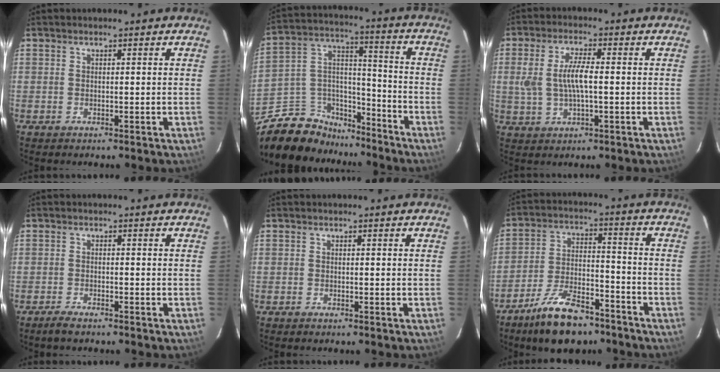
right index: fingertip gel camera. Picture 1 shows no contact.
{"total": 16.4, "force": [-12.9, 9.1, 4.6], "torque": [-0.111, 0.067, -0.208]}
{"total": 7.1, "force": [0.0, 2.5, 6.7], "torque": [-0.134, 0.003, 0.004]}
{"total": 2.6, "force": [-2.3, 0.5, 1.1], "torque": [-0.036, -0.003, -0.045]}
{"total": 0.5, "force": [-0.5, 0.2, 0.0], "torque": [-0.003, 0.000, -0.012]}
{"total": 13.8, "force": [-10.4, 5.4, 7.4], "torque": [-0.147, 0.006, -0.178]}